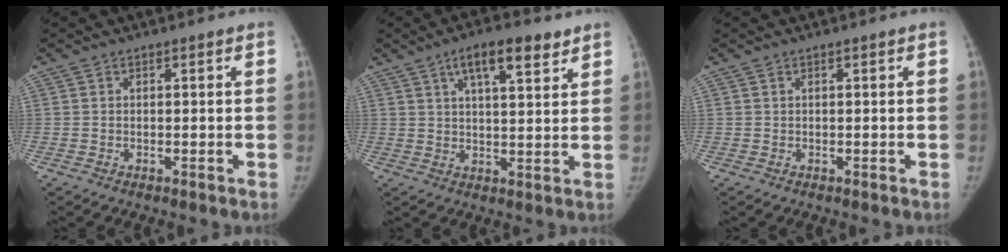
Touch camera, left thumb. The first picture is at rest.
{"total": 9.2, "force": [5.4, 3.1, 6.8], "torque": [-0.093, -0.019, 0.085]}
{"total": 0.0}